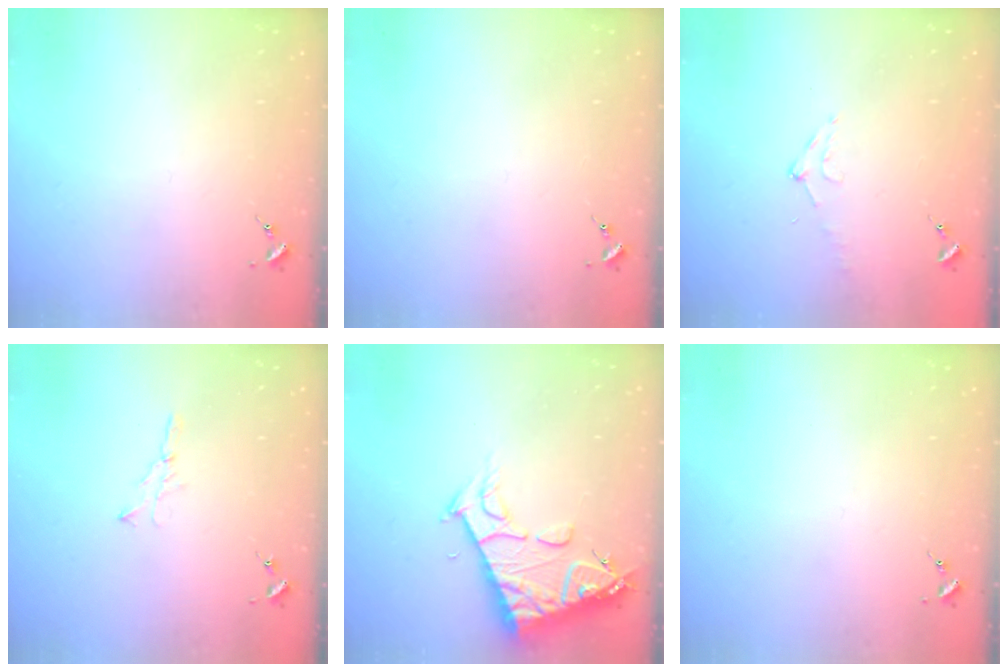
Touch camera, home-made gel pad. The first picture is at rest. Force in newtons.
{"total": 0.0}
{"total": 6.9, "press": 6.9, "slide": 0.8}
{"total": 3.7, "press": 3.6, "slide": 0.4}
{"total": 13.2, "press": 13.1, "slide": 1.6}
{"total": 0.0}